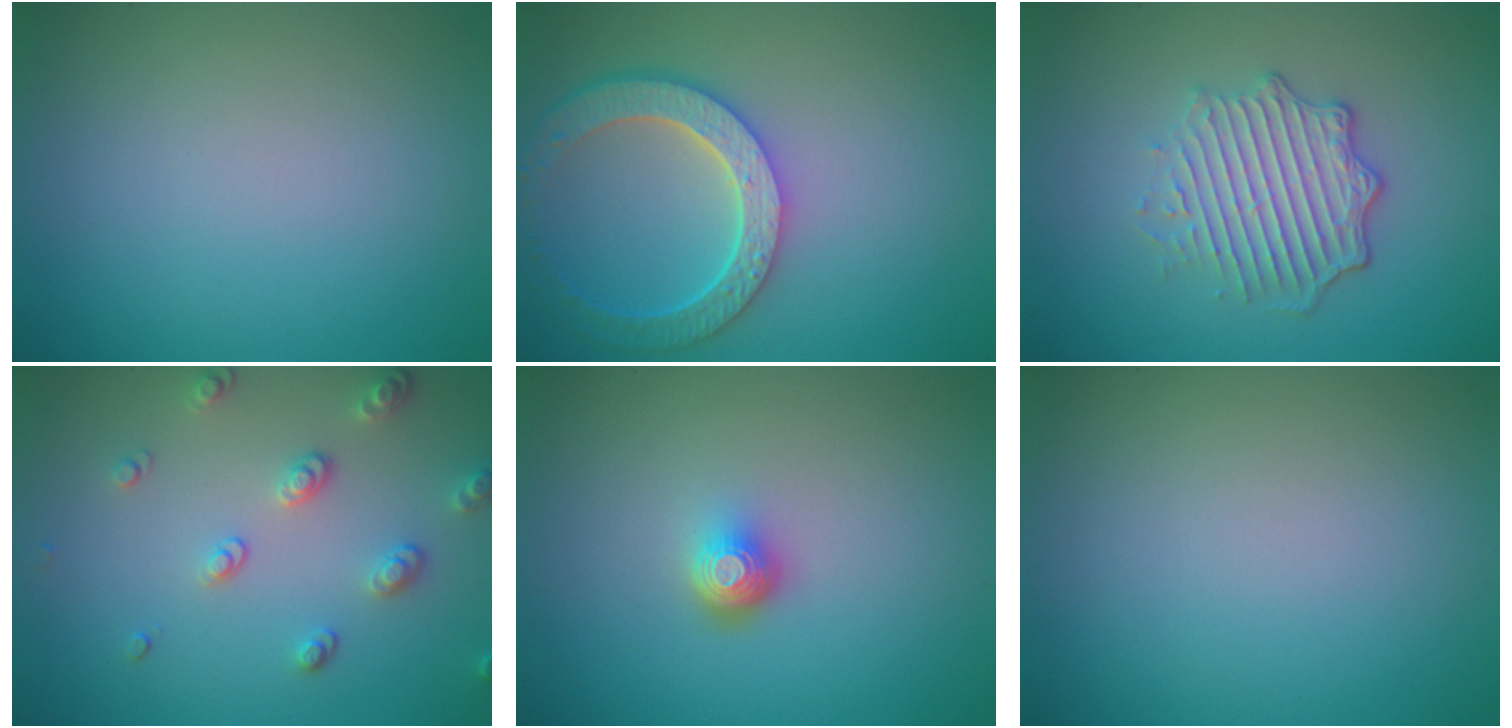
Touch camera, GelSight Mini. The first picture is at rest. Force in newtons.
{"total": 6.0, "press": 4.8, "slide": 3.6}
{"total": 4.5, "press": 3.5, "slide": 2.9}
{"total": 2.6, "press": 2.4, "slide": 0.9}
{"total": 2.0, "press": 1.4, "slide": 1.4}
{"total": 0.0}